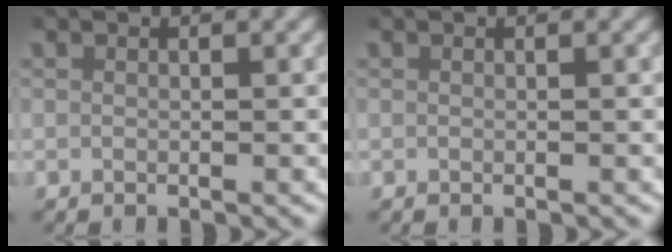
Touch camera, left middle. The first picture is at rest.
{"total": 0.0}